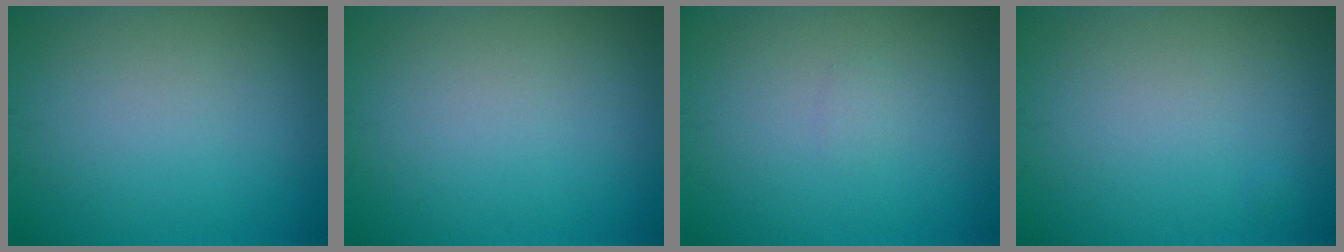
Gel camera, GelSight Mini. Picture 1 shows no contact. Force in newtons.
{"total": 0.0}
{"total": 0.5, "press": 0.5, "slide": 0.1}
{"total": 0.0}